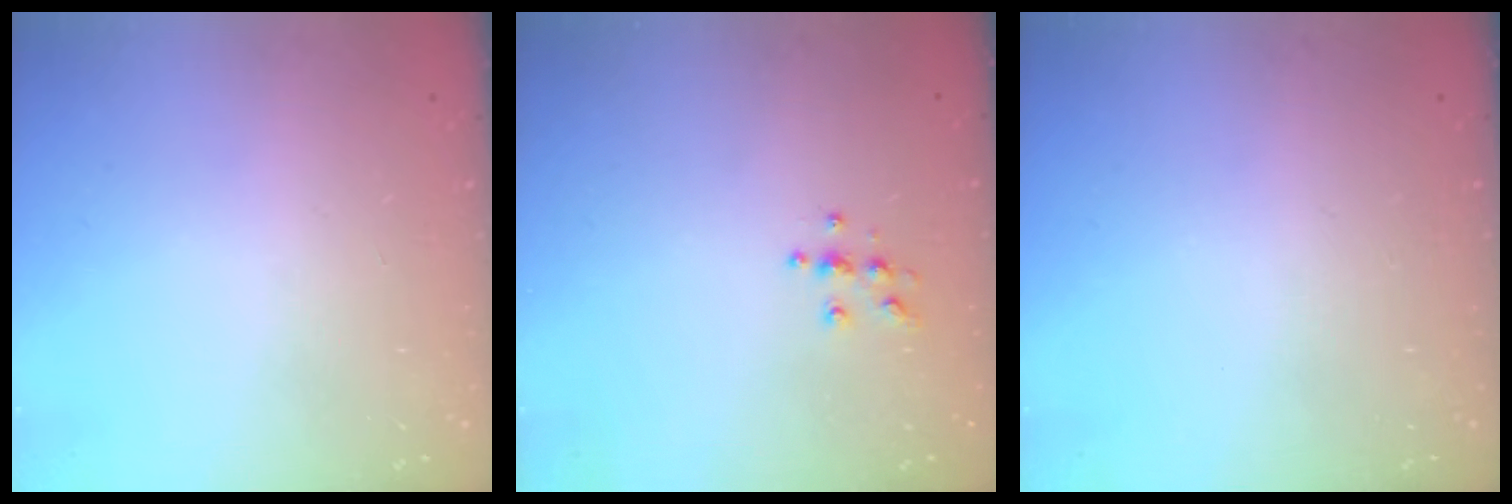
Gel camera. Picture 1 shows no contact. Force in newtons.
{"total": 6.2, "press": 6.1, "slide": 0.6}
{"total": 0.0}